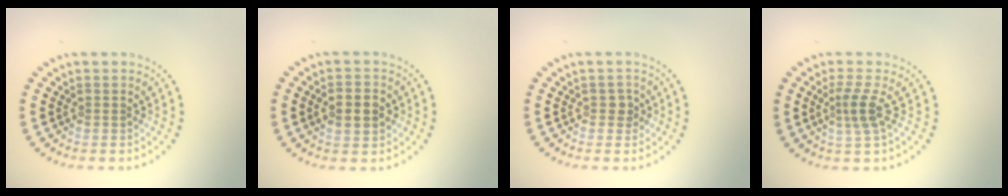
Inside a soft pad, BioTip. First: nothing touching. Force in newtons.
{"total": 3.7, "press": 3.7, "slide": 0.1}
{"total": 0.9, "press": 0.8, "slide": 0.3}
{"total": 2.5, "press": 1.7, "slide": 1.8}